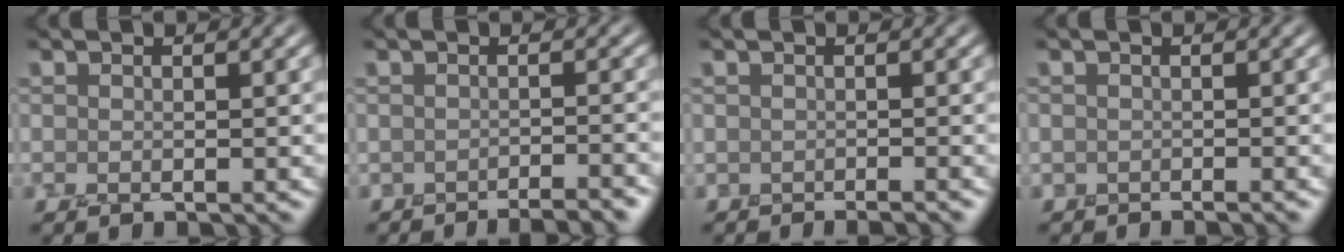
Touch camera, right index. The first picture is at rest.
{"total": 3.3, "force": [-3.0, 0.4, 1.2], "torque": [0.011, 0.012, -0.035]}
{"total": 0.7, "force": [-0.7, -0.1, 0.0], "torque": [0.021, 0.004, -0.005]}
{"total": 0.7, "force": [-0.4, -0.2, -0.5], "torque": [0.017, 0.003, -0.001]}